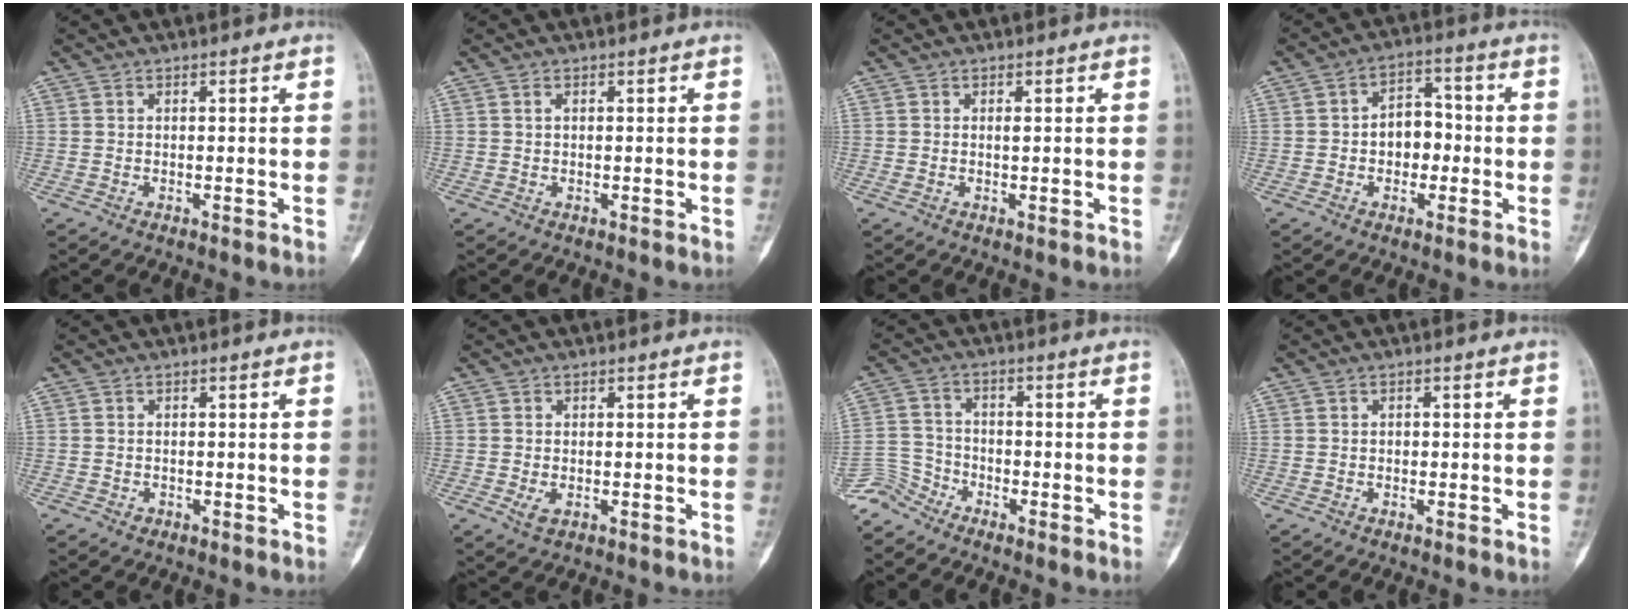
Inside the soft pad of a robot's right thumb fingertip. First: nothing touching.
{"total": 0.7, "force": [0.3, 0.4, 0.6], "torque": [-0.012, 0.005, 0.006]}
{"total": 0.8, "force": [0.1, 0.2, 0.8], "torque": [-0.011, -0.001, 0.002]}
{"total": 7.2, "force": [-0.7, 5.2, 4.9], "torque": [-0.043, 0.024, -0.018]}
{"total": 0.7, "force": [-0.3, 0.6, 0.2], "torque": [0.004, 0.004, -0.005]}
{"total": 2.1, "force": [-0.6, 1.2, 1.6], "torque": [-0.030, -0.003, -0.009]}
{"total": 0.8, "force": [-0.7, 0.5, -0.1], "torque": [0.004, 0.003, -0.021]}
{"total": 0.8, "force": [0.0, 0.7, 0.5], "torque": [-0.006, 0.002, 0.000]}